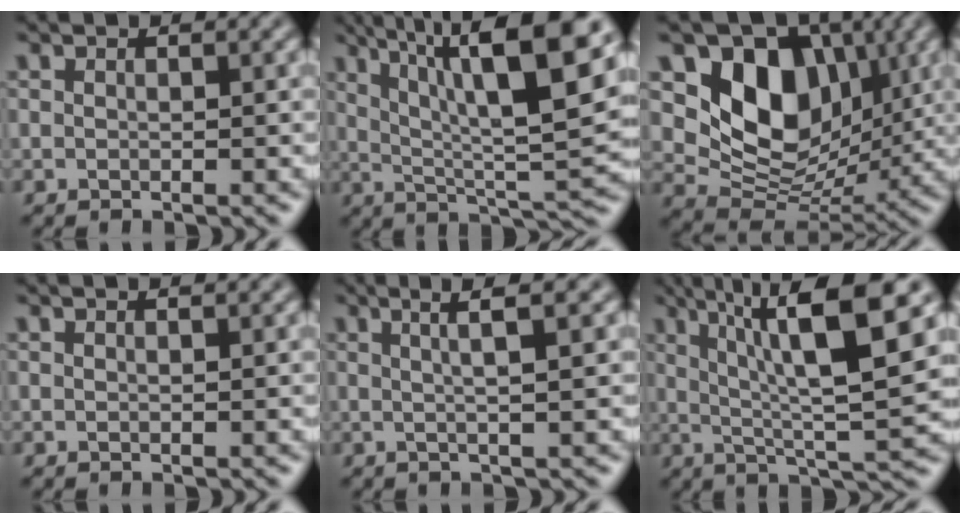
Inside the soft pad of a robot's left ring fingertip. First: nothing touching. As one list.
[{"total": 12.8, "force": [5.6, 3.2, 11.1], "torque": [-0.171, 0.013, 0.098]}, {"total": 8.6, "force": [2.8, 6.6, 4.8], "torque": [-0.086, -0.013, 0.054]}, {"total": 0.8, "force": [0.7, 0.2, 0.3], "torque": [0.000, 0.000, 0.003]}, {"total": 2.8, "force": [0.7, 0.1, 2.7], "torque": [-0.048, 0.008, 0.017]}, {"total": 10.4, "force": [3.8, 2.2, 9.5], "torque": [-0.142, 0.013, 0.070]}]